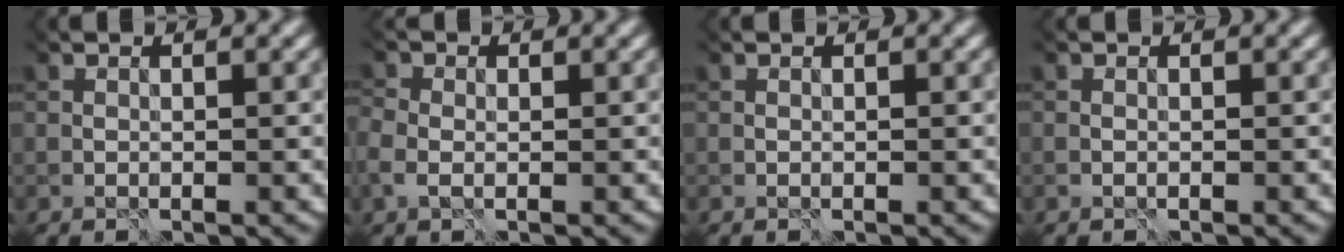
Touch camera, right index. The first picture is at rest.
{"total": 1.9, "force": [-0.9, 1.3, 1.0], "torque": [-0.034, 0.007, -0.004]}
{"total": 0.0}
{"total": 0.9, "force": [-0.7, -0.4, -0.4], "torque": [0.007, -0.002, -0.009]}